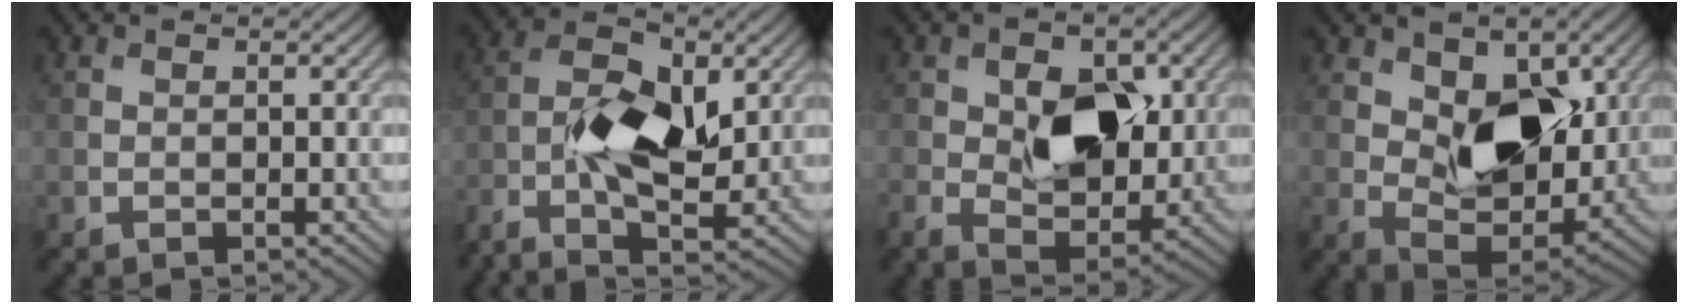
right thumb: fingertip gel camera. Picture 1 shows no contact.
{"total": 10.2, "force": [-2.2, 4.7, 8.7], "torque": [-0.183, 0.003, -0.045]}
{"total": 9.5, "force": [0.7, 6.0, 7.4], "torque": [-0.128, -0.010, 0.011]}
{"total": 10.3, "force": [2.7, 6.3, 7.7], "torque": [-0.135, -0.015, 0.037]}